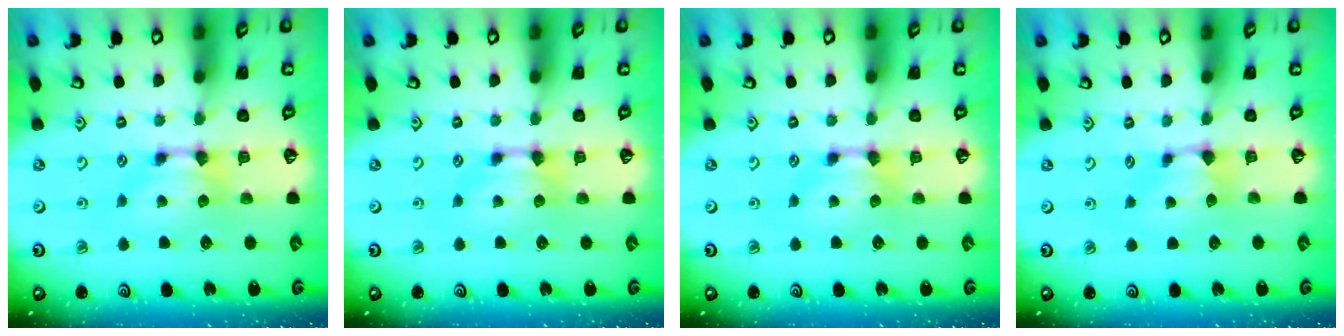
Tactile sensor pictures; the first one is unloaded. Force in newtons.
{"total": 0.0}
{"total": 0.0}
{"total": 0.9, "press": 0.6, "slide": 0.6}